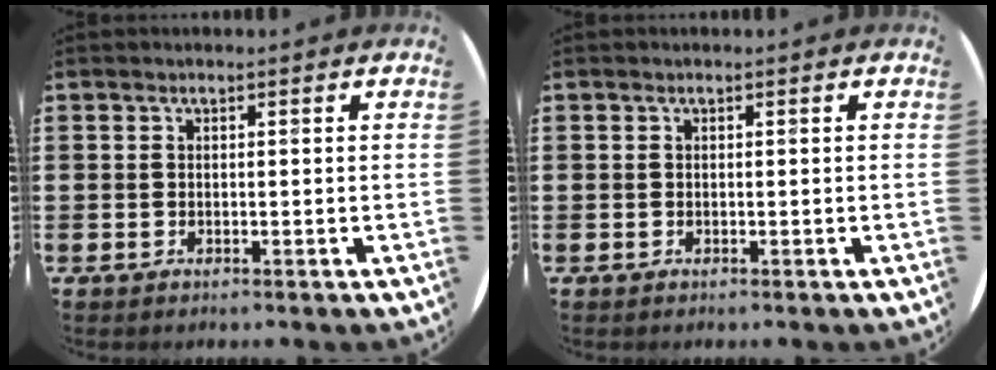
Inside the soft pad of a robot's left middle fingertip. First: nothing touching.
{"total": 0.0}